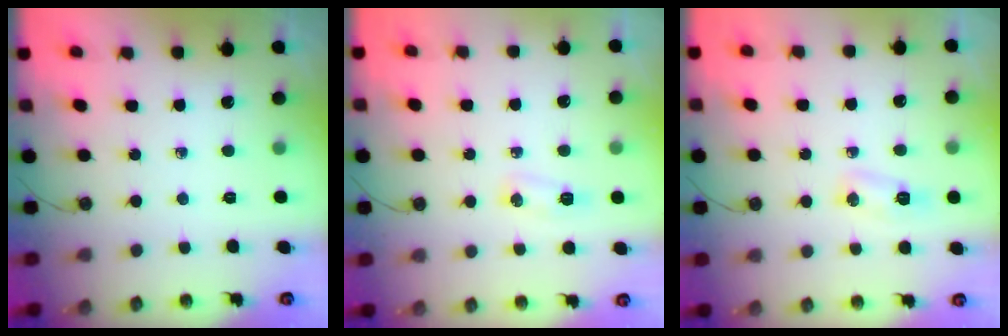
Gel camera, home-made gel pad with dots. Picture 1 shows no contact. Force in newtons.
{"total": 5.7, "press": 5.4, "slide": 1.8}
{"total": 4.7, "press": 4.6, "slide": 0.6}